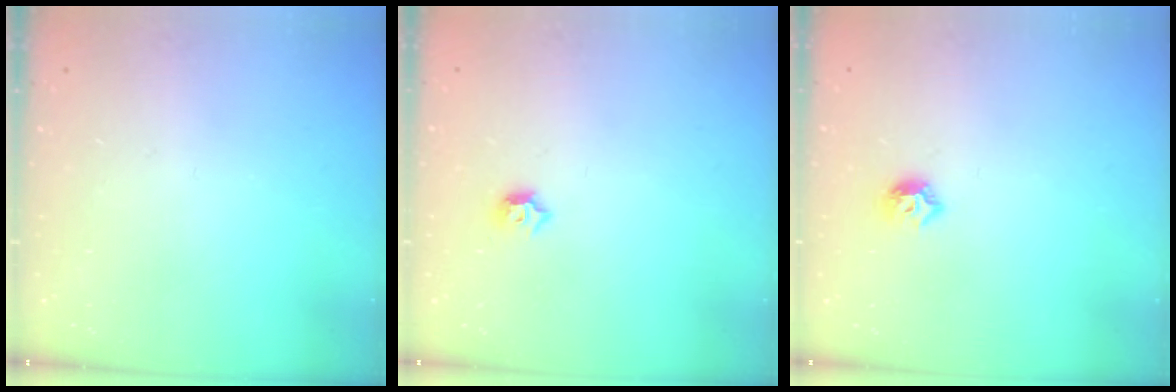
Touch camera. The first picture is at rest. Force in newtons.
{"total": 3.8, "press": 3.8, "slide": 0.8}
{"total": 6.4, "press": 6.3, "slide": 0.9}